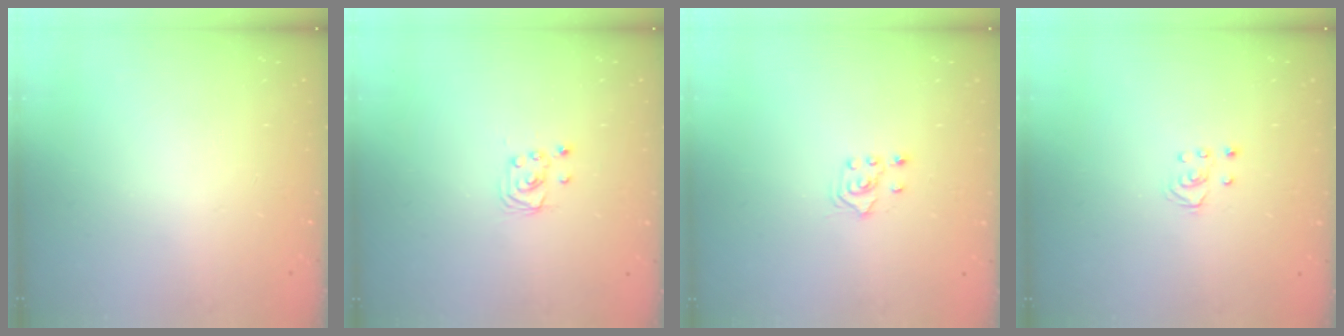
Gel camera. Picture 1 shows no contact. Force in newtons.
{"total": 2.4, "press": 2.4, "slide": 0.2}
{"total": 3.5, "press": 3.4, "slide": 0.8}
{"total": 2.5, "press": 2.5, "slide": 0.2}